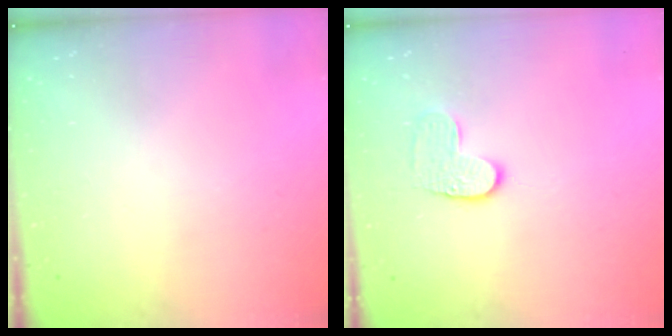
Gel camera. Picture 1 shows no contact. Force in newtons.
{"total": 6.4, "press": 6.4, "slide": 0.4}